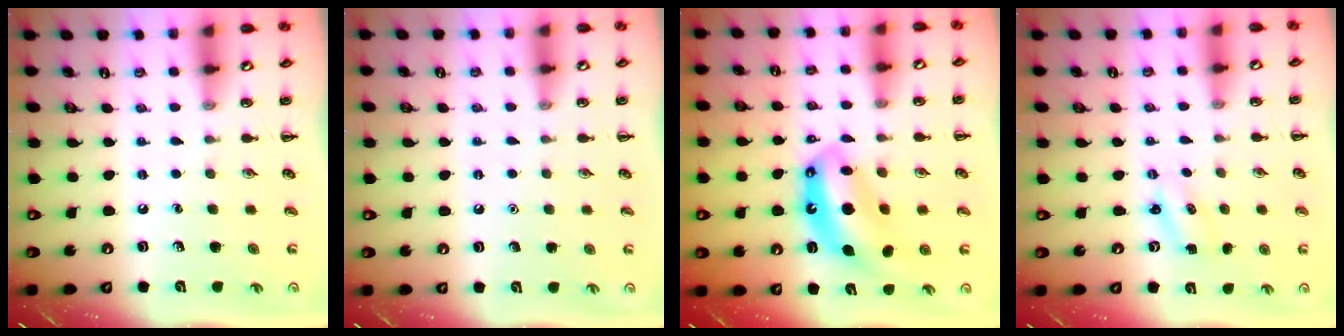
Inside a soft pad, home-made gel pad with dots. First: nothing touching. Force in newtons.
{"total": 1.5, "press": 1.5, "slide": 0.1}
{"total": 12.5, "press": 12.1, "slide": 3.2}
{"total": 2.3, "press": 2.3, "slide": 0.6}